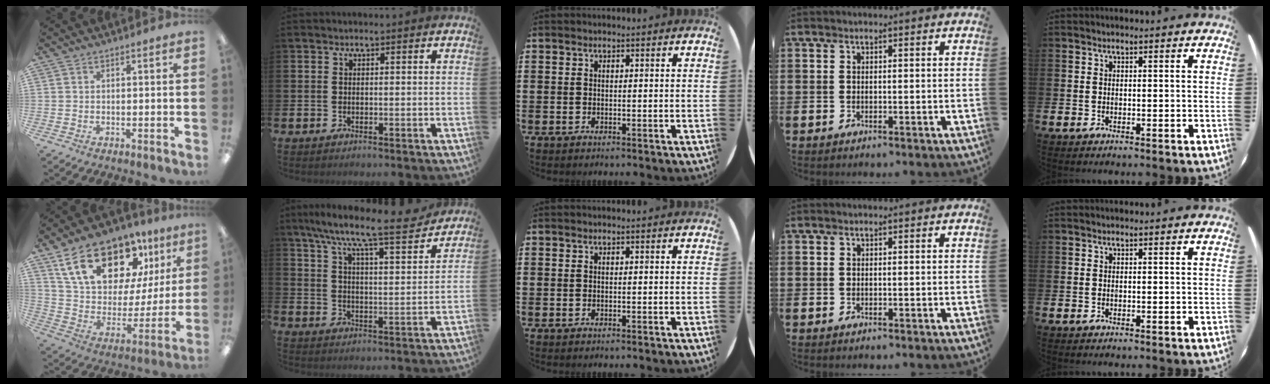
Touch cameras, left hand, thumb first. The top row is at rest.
{"thumb": {"total": 22.4, "force": [14.2, 11.9, 12.7], "torque": [-0.210, -0.076, 0.253]}, "index": {"total": 9.6, "force": [8.6, 0.3, 4.1], "torque": [-0.097, -0.066, 0.139]}}